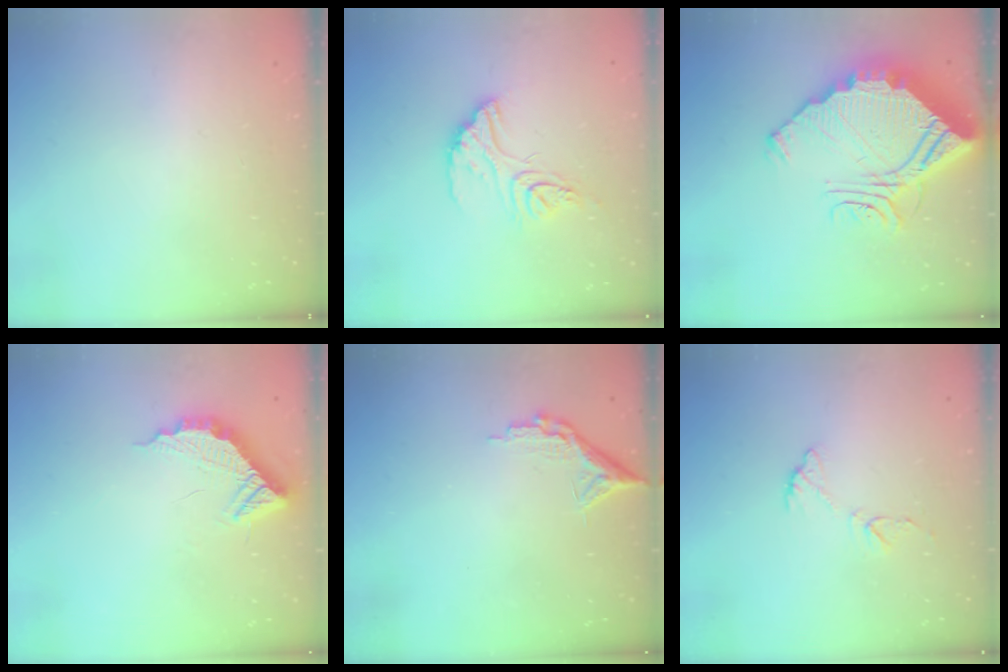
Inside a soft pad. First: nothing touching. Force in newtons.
{"total": 13.2, "press": 13.1, "slide": 1.1}
{"total": 20.4, "press": 20.3, "slide": 1.8}
{"total": 12.5, "press": 12.4, "slide": 1.0}
{"total": 8.7, "press": 8.6, "slide": 0.5}
{"total": 7.4, "press": 7.3, "slide": 0.7}